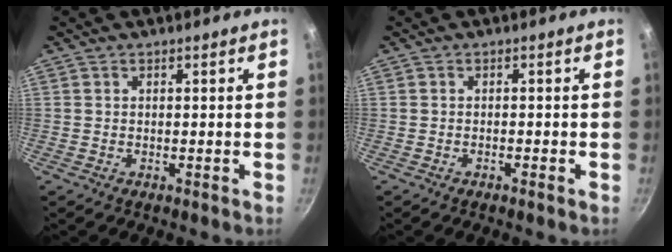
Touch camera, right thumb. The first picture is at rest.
{"total": 0.8, "force": [-0.5, 0.1, 0.6], "torque": [-0.018, 0.005, -0.010]}